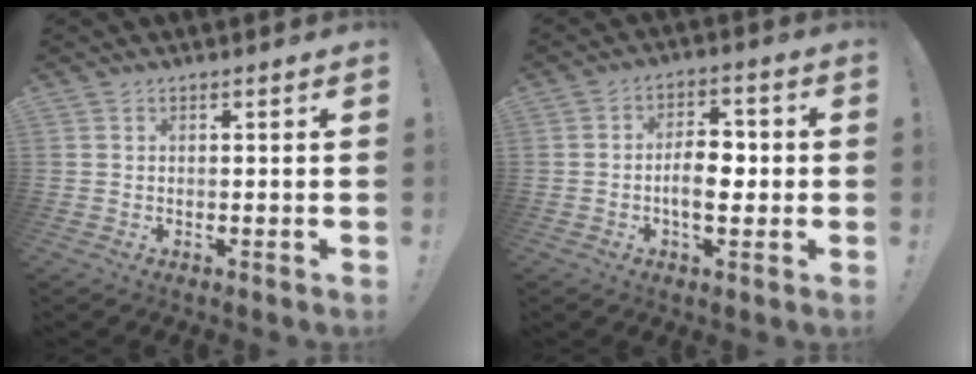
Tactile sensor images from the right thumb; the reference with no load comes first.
{"total": 8.8, "force": [-1.4, 5.3, 6.9], "torque": [-0.110, 0.015, -0.027]}